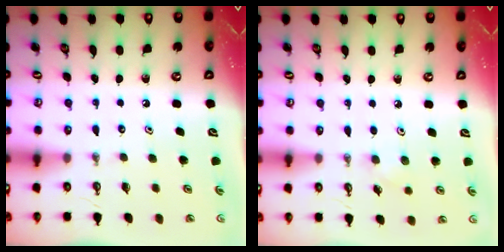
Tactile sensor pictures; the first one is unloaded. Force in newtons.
{"total": 4.9, "press": 4.7, "slide": 1.3}